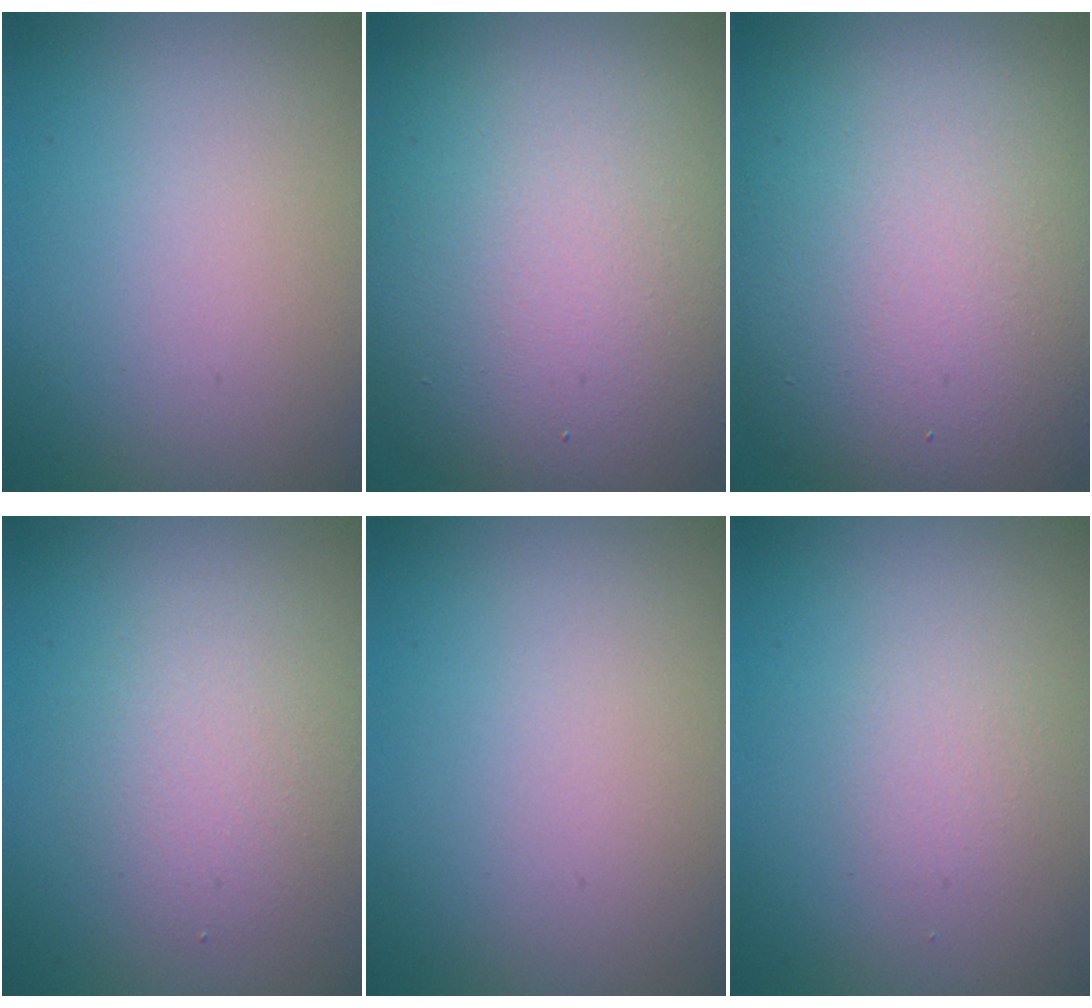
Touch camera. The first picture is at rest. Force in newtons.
{"total": 13.4, "press": 13.4, "slide": 1.0}
{"total": 13.4, "press": 13.4, "slide": 1.0}
{"total": 2.9, "press": 2.9, "slide": 0.3}
{"total": 0.0}
{"total": 1.3, "press": 1.3, "slide": 0.0}